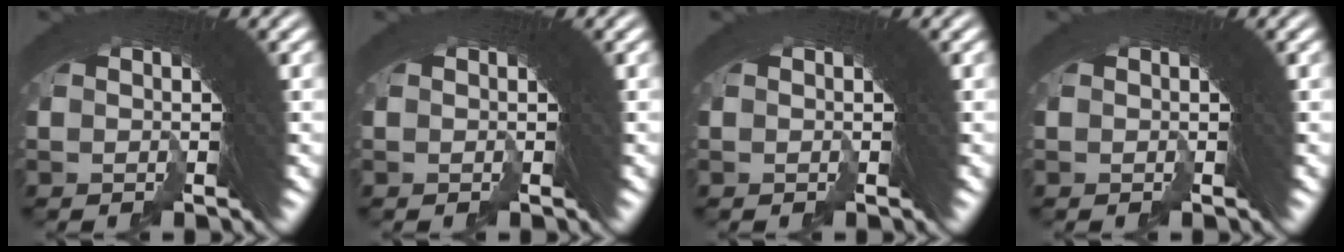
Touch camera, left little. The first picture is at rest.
{"total": 0.0}
{"total": 0.0}
{"total": 0.0}